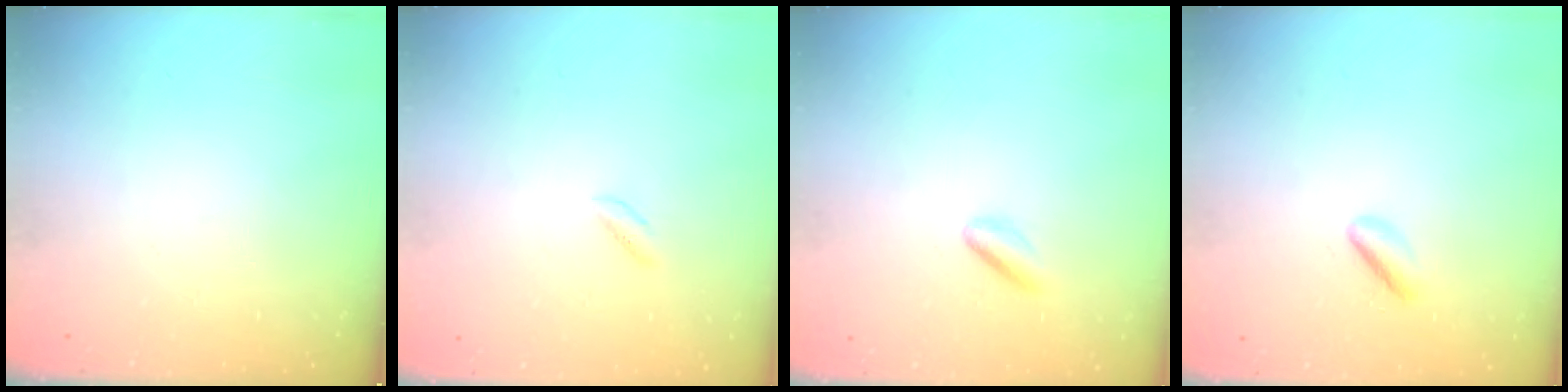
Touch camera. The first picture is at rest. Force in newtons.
{"total": 1.6, "press": 1.2, "slide": 1.0}
{"total": 3.0, "press": 2.9, "slide": 0.6}
{"total": 2.3, "press": 2.1, "slide": 0.9}